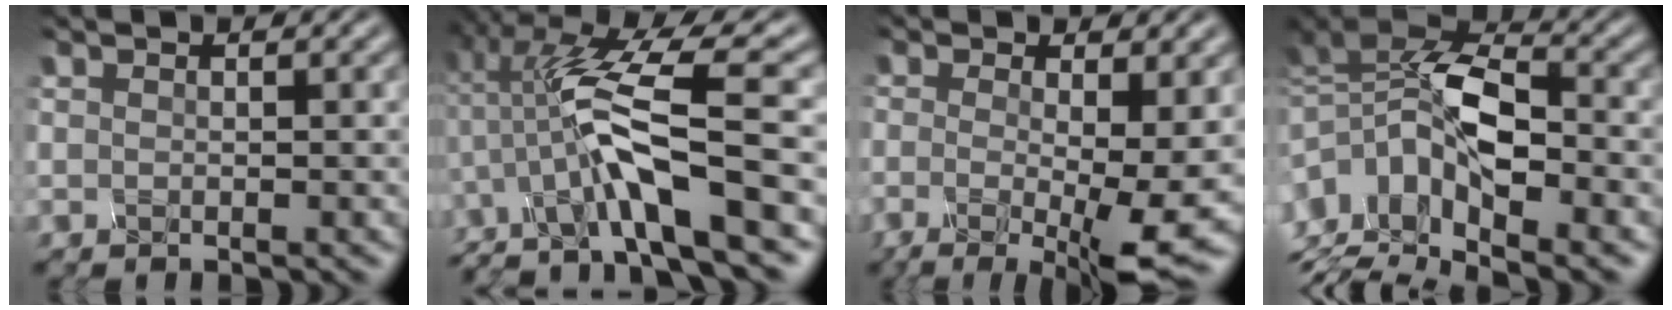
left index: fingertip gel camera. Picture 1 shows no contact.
{"total": 10.7, "force": [-3.7, 2.1, 9.8], "torque": [-0.206, 0.014, -0.046]}
{"total": 8.6, "force": [-1.4, 2.1, 8.2], "torque": [-0.126, -0.011, -0.002]}
{"total": 10.8, "force": [-4.2, 5.6, 8.3], "torque": [-0.193, 0.007, -0.061]}